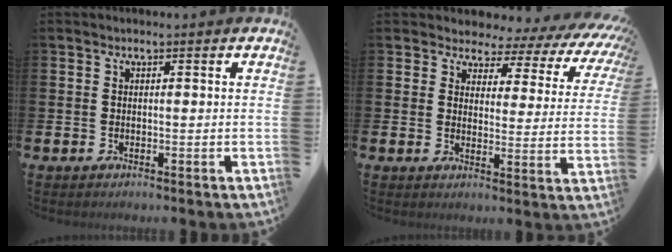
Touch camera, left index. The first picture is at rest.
{"total": 2.7, "force": [1.9, 1.8, 0.4], "torque": [-0.020, -0.028, 0.022]}